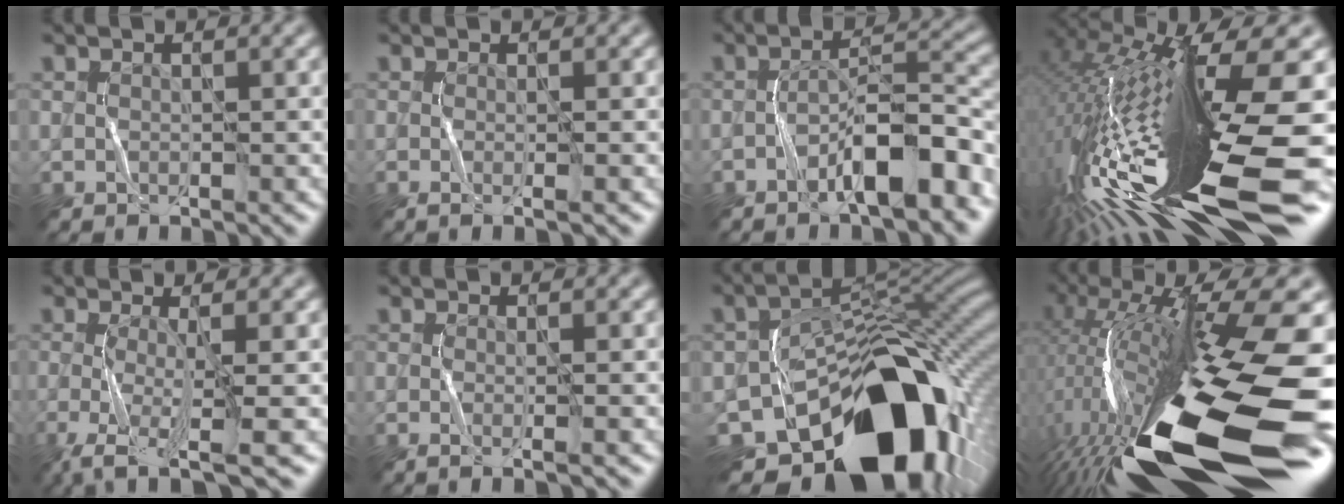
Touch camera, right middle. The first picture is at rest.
{"total": 1.2, "force": [-0.1, 0.4, 1.1], "torque": [-0.011, 0.002, -0.010]}
{"total": 6.4, "force": [-3.6, 1.7, 5.0], "torque": [-0.073, 0.031, -0.057]}
{"total": 18.8, "force": [-2.5, 4.0, 18.2], "torque": [-0.325, -0.008, -0.036]}
{"total": 5.2, "force": [-2.3, 0.8, 4.6], "torque": [-0.081, 0.000, -0.053]}
{"total": 1.5, "force": [-0.2, 0.5, 1.4], "torque": [-0.015, 0.001, -0.012]}
{"total": 16.9, "force": [-9.1, 10.0, 10.2], "torque": [-0.134, -0.005, -0.140]}
{"total": 19.0, "force": [-5.7, 4.8, 17.5], "torque": [-0.314, 0.019, -0.113]}